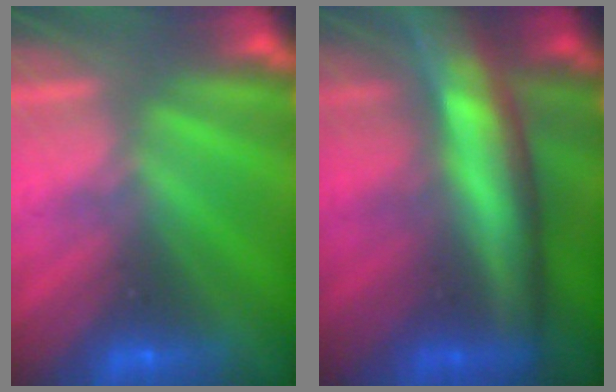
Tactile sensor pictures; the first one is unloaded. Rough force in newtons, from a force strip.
{"total": 8.2}